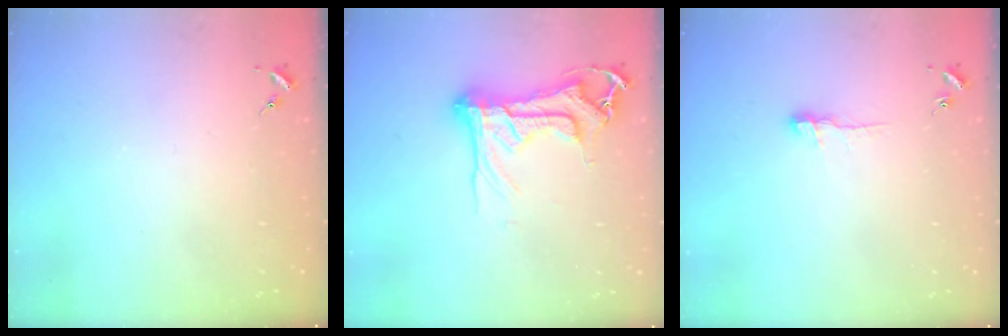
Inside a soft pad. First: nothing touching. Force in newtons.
{"total": 15.8, "press": 15.7, "slide": 1.5}
{"total": 6.3, "press": 6.2, "slide": 0.8}